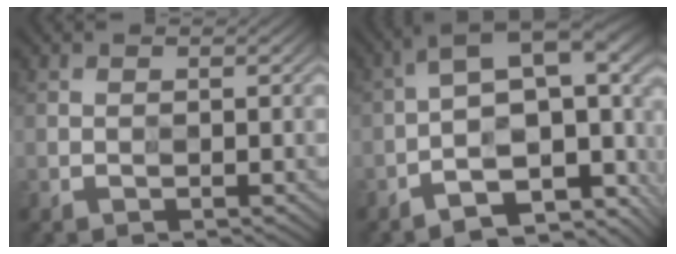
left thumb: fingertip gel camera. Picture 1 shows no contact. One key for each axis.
{"total": 12.9, "fx": -5.2, "fy": 4.8, "fz": 10.7, "tx": -0.155, "ty": 0.013, "tz": -0.069}